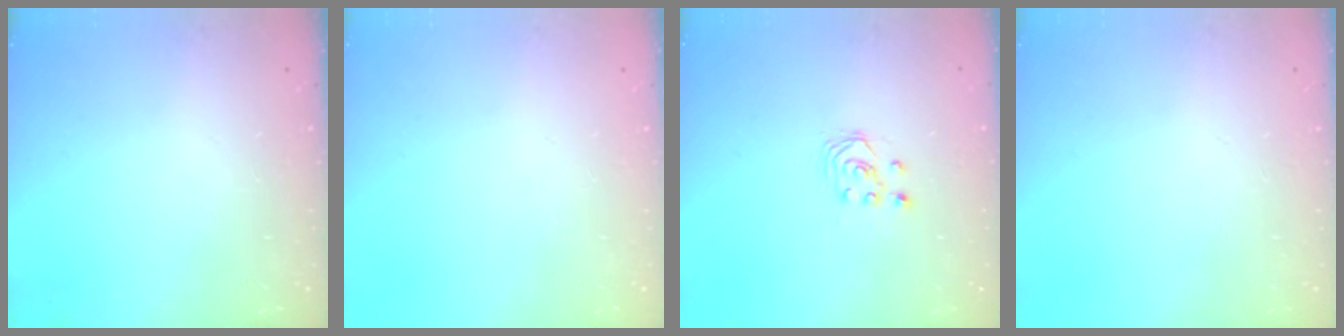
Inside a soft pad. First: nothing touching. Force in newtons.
{"total": 0.0}
{"total": 2.1, "press": 2.1, "slide": 0.3}
{"total": 0.0}